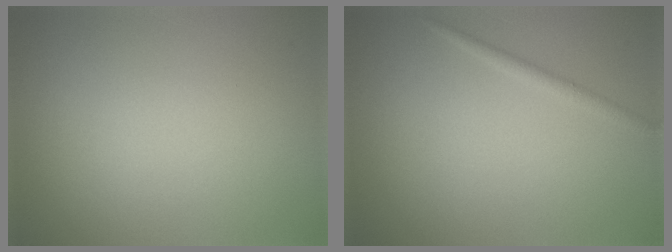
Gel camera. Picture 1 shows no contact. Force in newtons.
{"total": 1.1, "press": 1.0, "slide": 0.1}